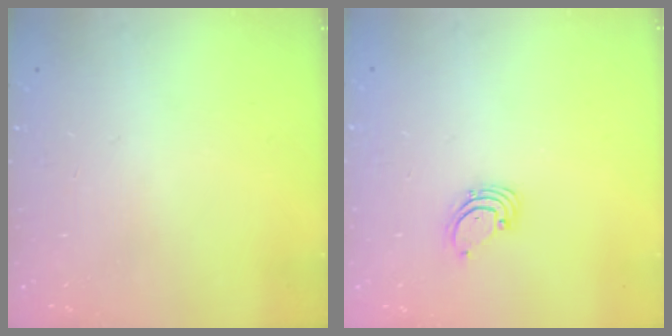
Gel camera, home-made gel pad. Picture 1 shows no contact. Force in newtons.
{"total": 1.5, "press": 1.5, "slide": 0.1}